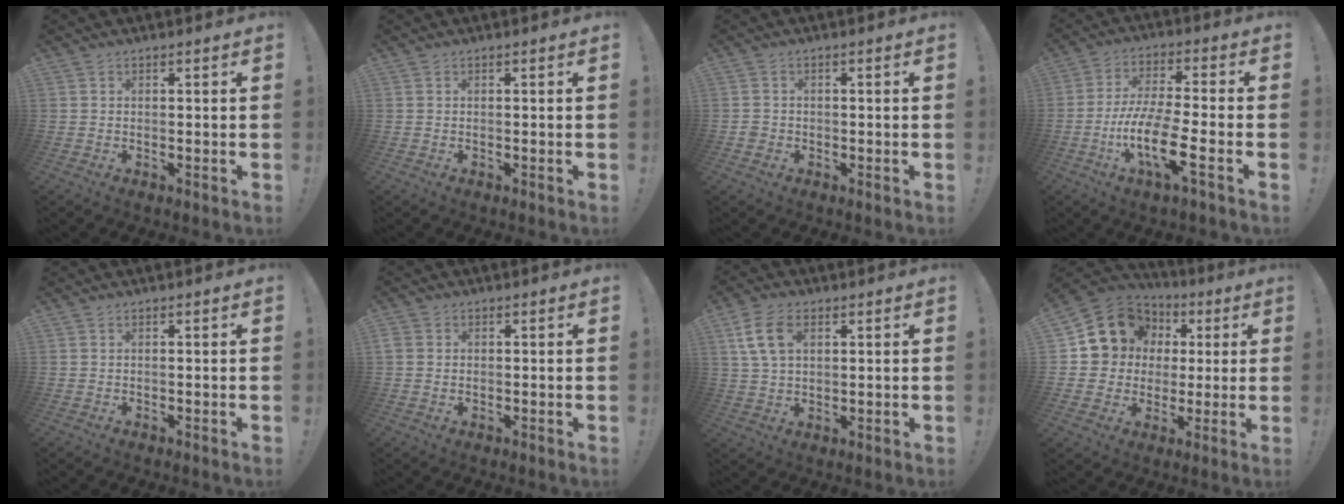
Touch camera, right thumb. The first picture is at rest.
{"total": 0.0}
{"total": 2.4, "force": [-1.2, 1.9, 0.9], "torque": [-0.014, 0.006, -0.021]}
{"total": 15.8, "force": [-5.7, 3.8, 14.2], "torque": [-0.275, 0.010, -0.099]}
{"total": 0.0}
{"total": 2.1, "force": [0.1, 1.9, 0.9], "torque": [-0.019, 0.006, 0.003]}
{"total": 10.4, "force": [4.0, 6.3, 7.3], "torque": [-0.133, -0.001, 0.075]}
{"total": 13.3, "force": [4.5, 11.8, 4.0], "torque": [-0.055, -0.020, 0.105]}